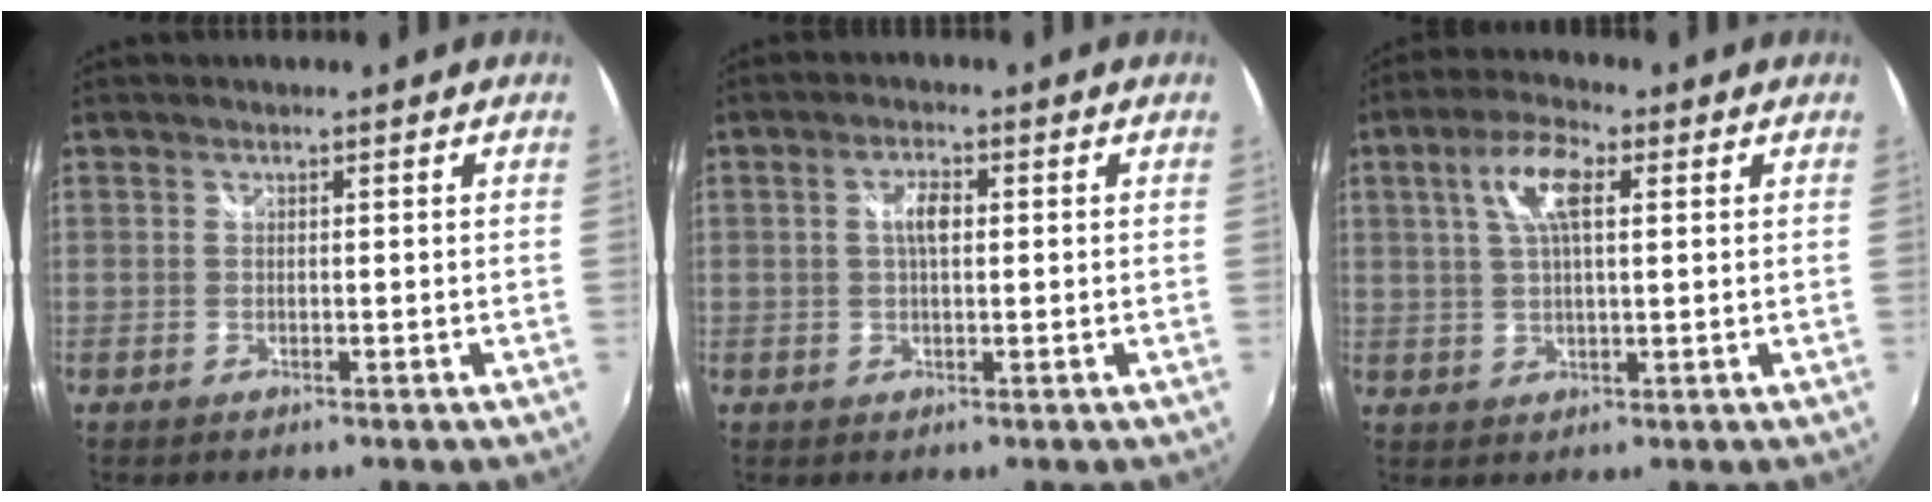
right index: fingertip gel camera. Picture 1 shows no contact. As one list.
[{"total": 3.3, "force": [0.3, 1.3, 3.0], "torque": [-0.056, 0.007, 0.004]}, {"total": 7.7, "force": [2.4, 2.8, 6.7], "torque": [-0.129, 0.016, 0.044]}]